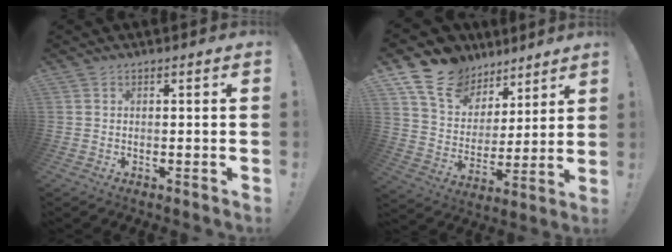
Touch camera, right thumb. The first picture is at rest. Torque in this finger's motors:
{"motor_torque": [-0.61, 1.38, 0.82, 0.86, 0.04]}